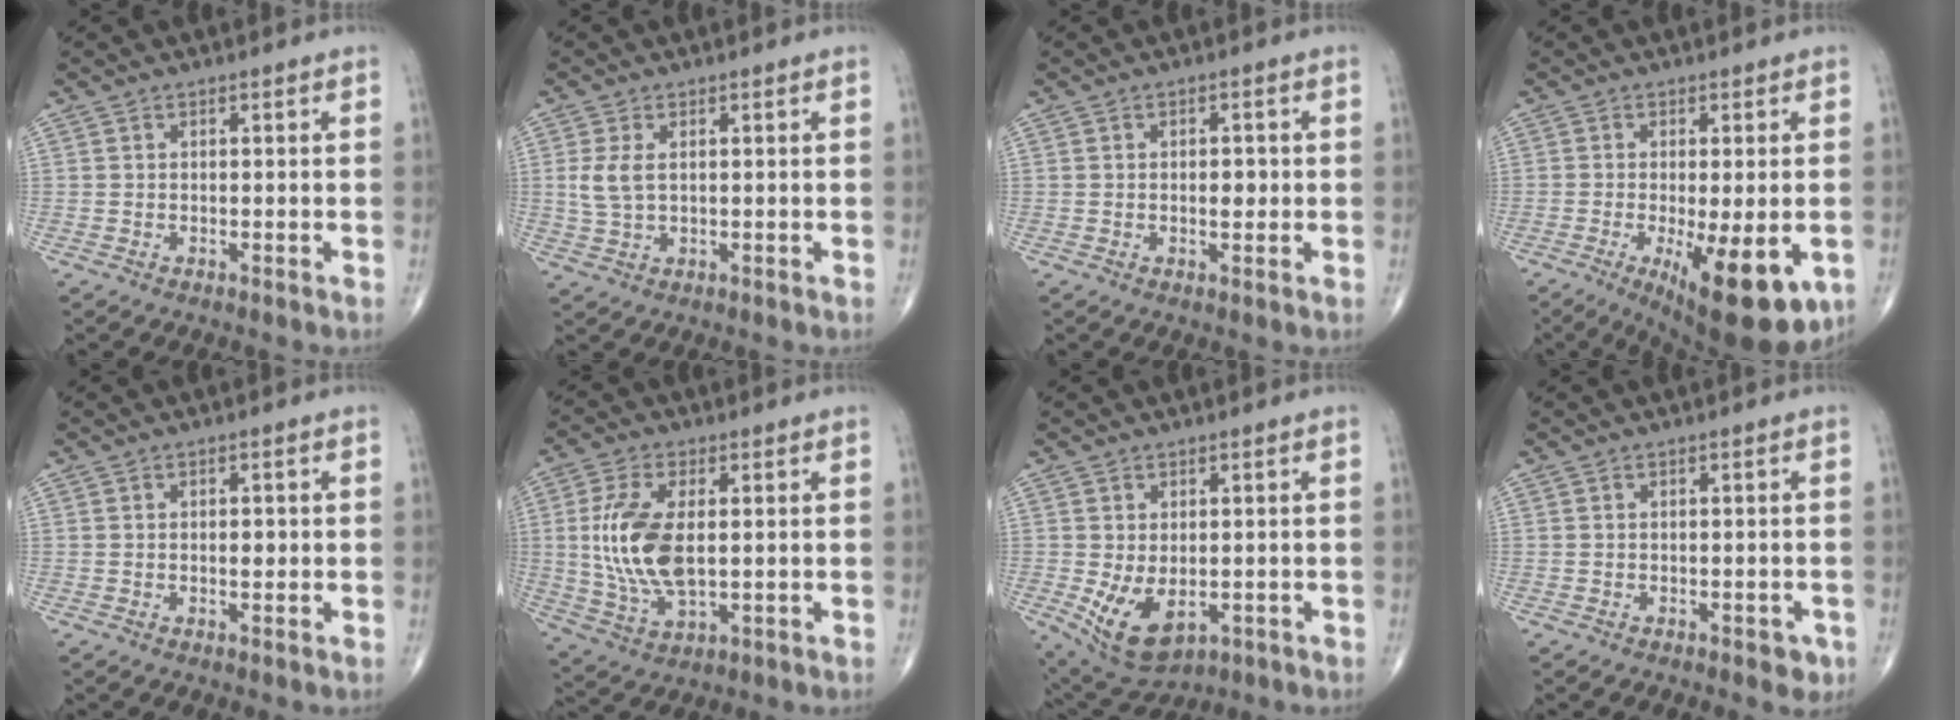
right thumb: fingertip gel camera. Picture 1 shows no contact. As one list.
[{"total": 4.3, "force": [0.8, 2.4, 3.5], "torque": [-0.084, 0.000, 0.020]}, {"total": 2.8, "force": [0.0, 1.4, 2.4], "torque": [-0.029, 0.000, 0.000]}, {"total": 15.1, "force": [-5.1, 5.0, 13.3], "torque": [-0.168, -0.020, -0.062]}, {"total": 1.9, "force": [0.0, 0.9, 1.7], "torque": [-0.024, 0.000, 0.000]}, {"total": 13.4, "force": [1.0, 6.6, 11.6], "torque": [-0.245, -0.010, 0.027]}, {"total": 9.0, "force": [-1.7, 5.3, 7.0], "torque": [-0.118, -0.014, -0.009]}, {"total": 2.5, "force": [-1.2, 1.3, 1.8], "torque": [-0.009, 0.006, -0.011]}]